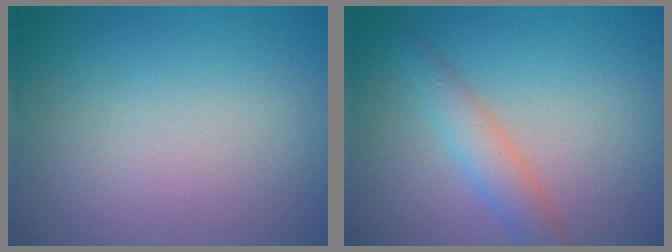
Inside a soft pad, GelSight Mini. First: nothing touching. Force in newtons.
{"total": 2.5, "press": 2.5, "slide": 0.1}